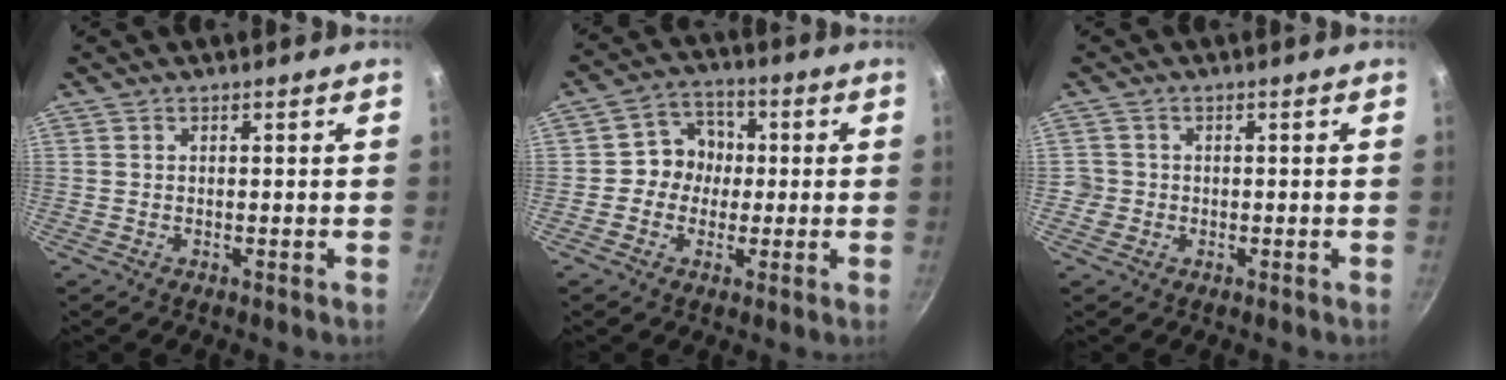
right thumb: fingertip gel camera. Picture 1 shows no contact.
{"total": 7.3, "force": [-0.2, 6.8, 2.8], "torque": [0.001, 0.018, -0.020]}
{"total": 2.5, "force": [-0.7, 2.4, 0.4], "torque": [0.004, 0.012, -0.012]}